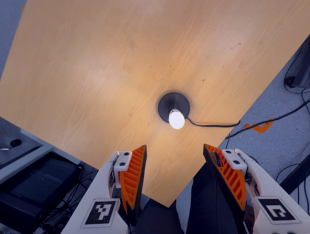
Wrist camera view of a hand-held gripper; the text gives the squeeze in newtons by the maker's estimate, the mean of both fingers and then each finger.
{"total": 0.0}